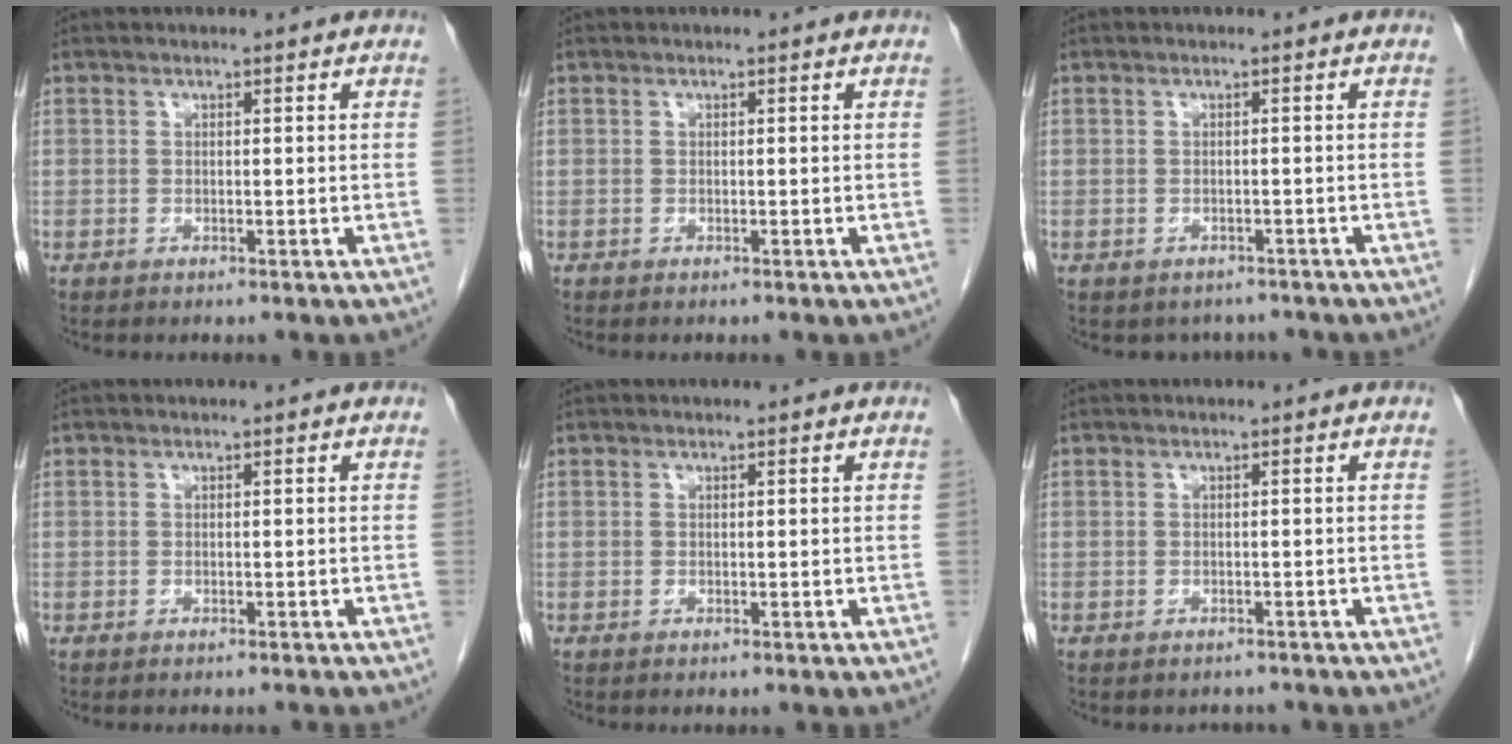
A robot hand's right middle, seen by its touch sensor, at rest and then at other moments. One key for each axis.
{"total": 0.9, "fx": 0.9, "fy": 0.1, "fz": 0.0, "tx": 0.001, "ty": 0.001, "tz": 0.016}
{"total": 3.2, "fx": -2.7, "fy": 1.7, "fz": 0.1, "tx": -0.001, "ty": 0.007, "tz": -0.034}
{"total": 1.3, "fx": -1.2, "fy": 0.0, "fz": 0.3, "tx": -0.005, "ty": -0.001, "tz": -0.016}
{"total": 0.0}
{"total": 1.5, "fx": -1.4, "fy": 0.7, "fz": 0.0, "tx": -0.002, "ty": 0.000, "tz": -0.020}